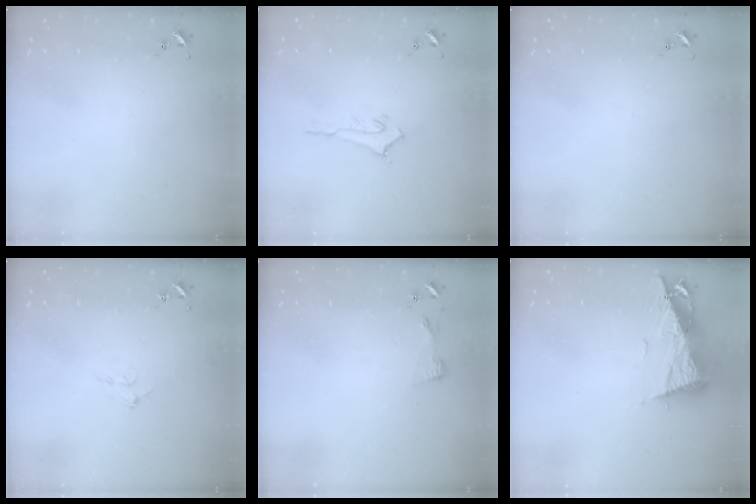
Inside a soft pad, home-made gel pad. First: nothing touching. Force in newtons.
{"total": 2.9, "press": 2.8, "slide": 0.4}
{"total": 0.0}
{"total": 5.0, "press": 5.0, "slide": 0.9}
{"total": 3.1, "press": 3.1, "slide": 0.4}
{"total": 10.4, "press": 10.3, "slide": 1.4}